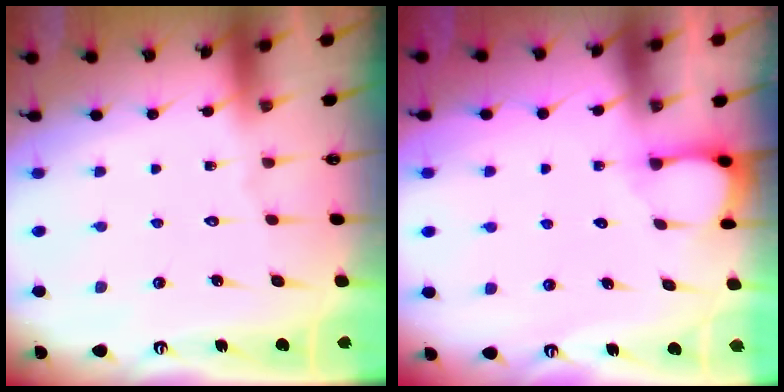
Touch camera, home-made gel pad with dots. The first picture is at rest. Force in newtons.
{"total": 2.3, "press": 2.3, "slide": 0.3}